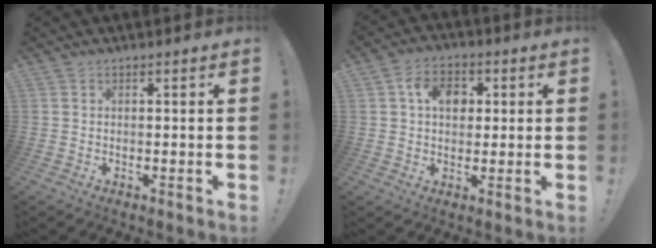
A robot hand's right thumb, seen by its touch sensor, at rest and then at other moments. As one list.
[{"total": 8.9, "force": [2.3, 6.4, 5.7], "torque": [-0.086, 0.008, 0.042]}]